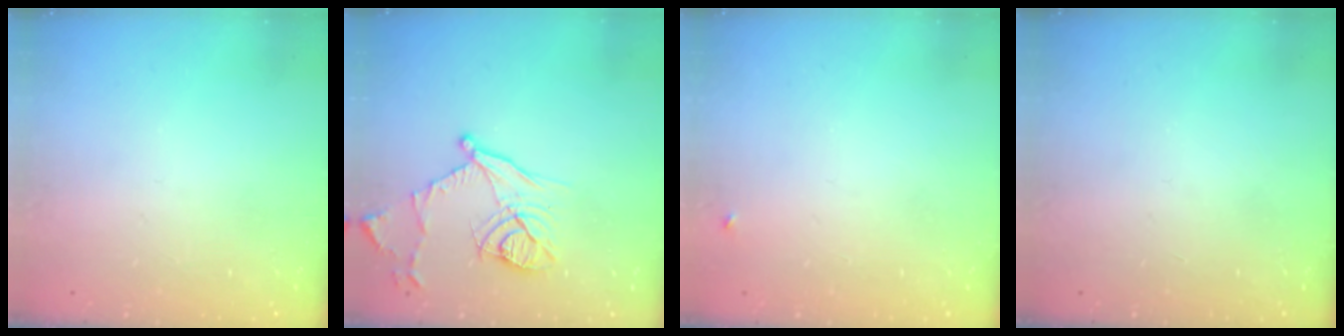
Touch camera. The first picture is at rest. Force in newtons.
{"total": 13.8, "press": 13.7, "slide": 1.8}
{"total": 3.5, "press": 3.4, "slide": 0.5}
{"total": 0.0}